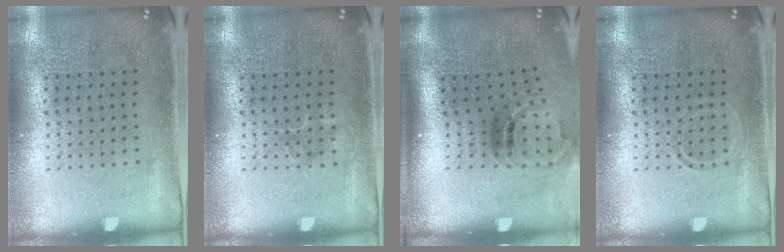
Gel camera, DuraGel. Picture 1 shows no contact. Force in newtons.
{"total": 0.9, "press": 0.9, "slide": 0.3}
{"total": 1.6, "press": 1.0, "slide": 1.2}
{"total": 0.8, "press": 0.8, "slide": 0.3}